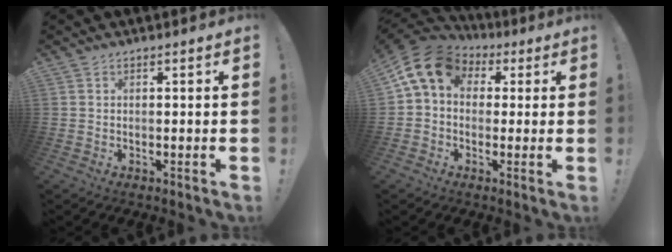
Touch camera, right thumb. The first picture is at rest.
{"total": 11.7, "force": [3.7, 8.5, 7.1], "torque": [-0.127, -0.002, 0.077]}